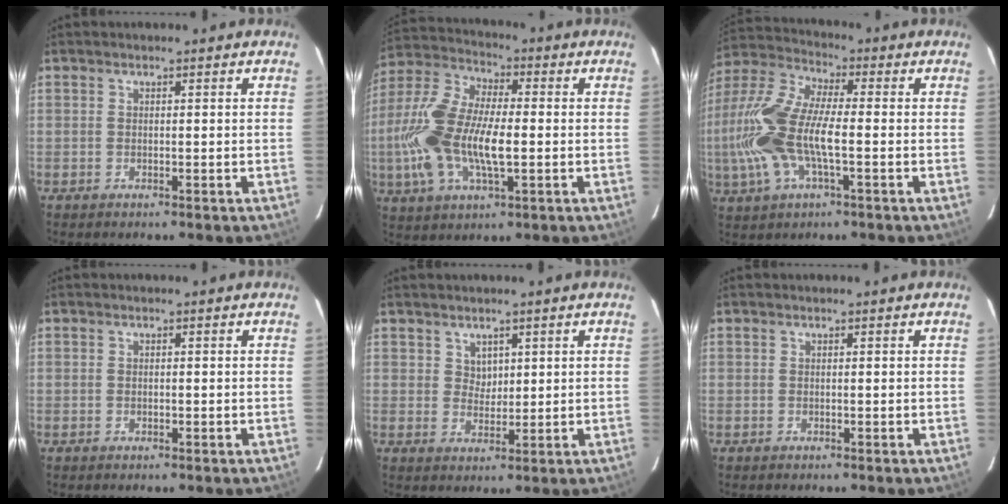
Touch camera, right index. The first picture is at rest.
{"total": 17.6, "force": [-2.3, 7.4, 15.8], "torque": [-0.336, 0.003, -0.047]}
{"total": 17.6, "force": [-2.6, 6.6, 16.0], "torque": [-0.340, 0.003, -0.058]}
{"total": 0.6, "force": [-0.1, 0.5, 0.4], "torque": [-0.006, 0.001, -0.003]}
{"total": 2.7, "force": [1.5, 2.2, 0.5], "torque": [-0.002, 0.003, 0.029]}
{"total": 0.0}